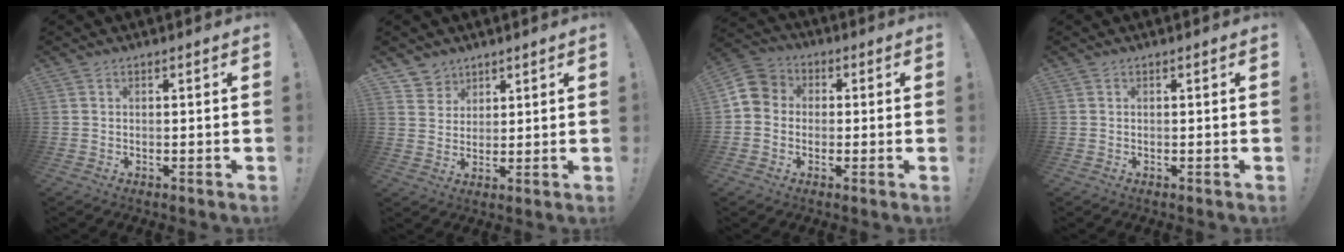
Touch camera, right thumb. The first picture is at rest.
{"total": 5.1, "force": [3.5, 3.8, -0.1], "torque": [-0.006, -0.028, 0.069]}
{"total": 7.3, "force": [-0.4, 6.6, 3.1], "torque": [-0.049, 0.019, -0.003]}
{"total": 0.0}